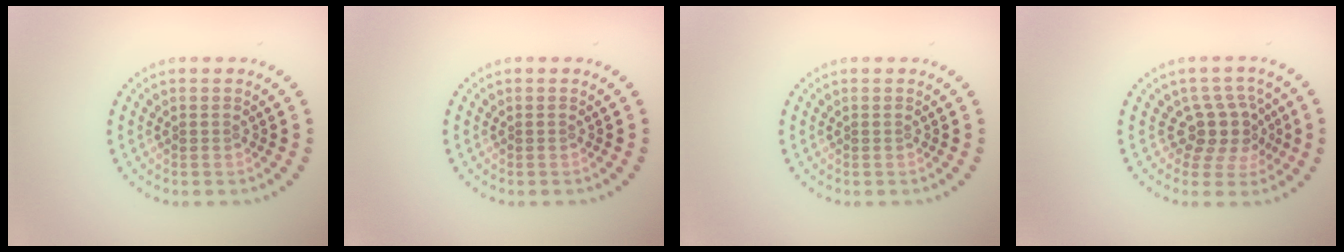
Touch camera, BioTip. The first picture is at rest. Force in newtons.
{"total": 0.0}
{"total": 0.0}
{"total": 3.6, "press": 2.7, "slide": 2.3}